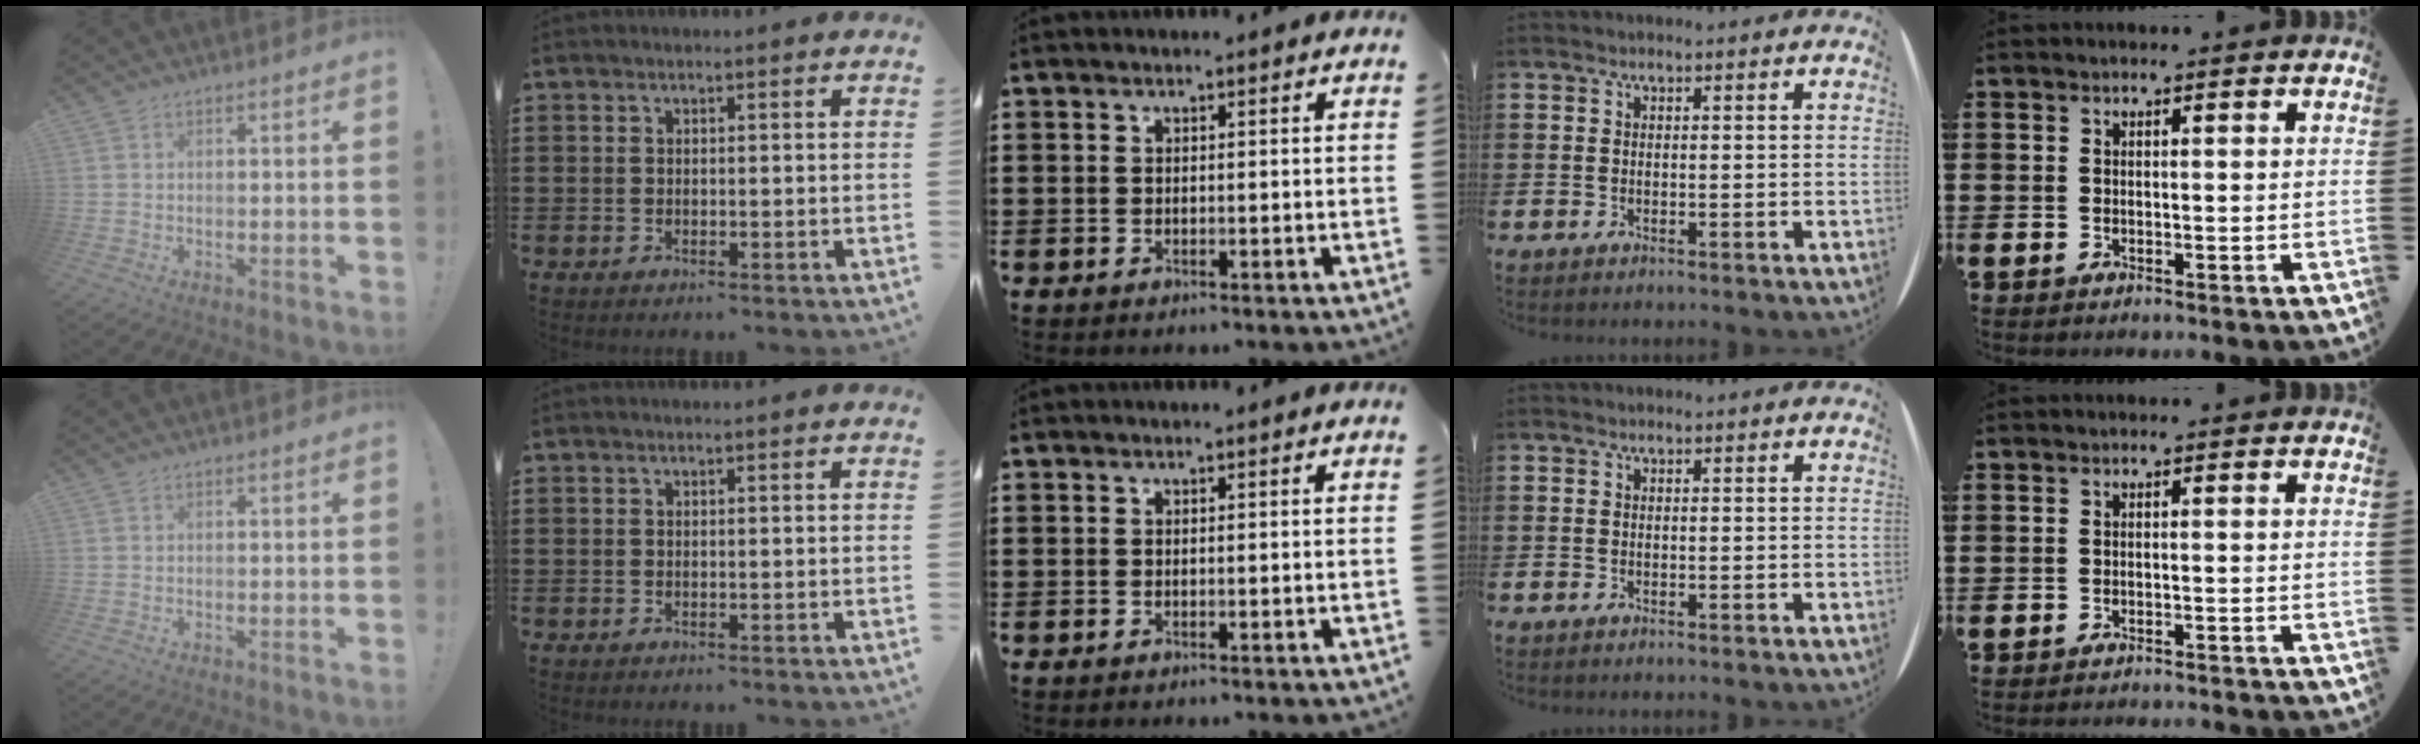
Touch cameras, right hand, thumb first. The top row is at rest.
{"little": {"total": 1.0, "force": [-1.0, -0.2, -0.1], "torque": [0.000, 0.001, -0.021]}}